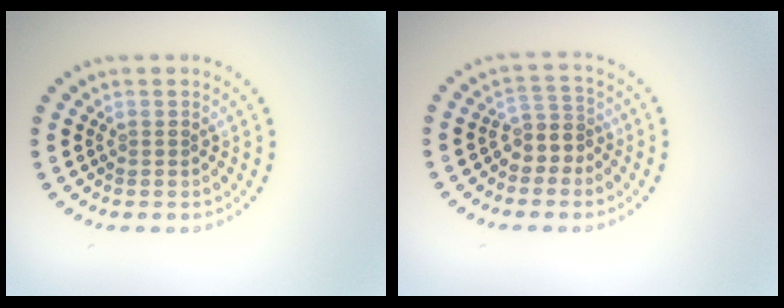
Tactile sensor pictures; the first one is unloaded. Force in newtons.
{"total": 2.3, "press": 1.8, "slide": 1.5}